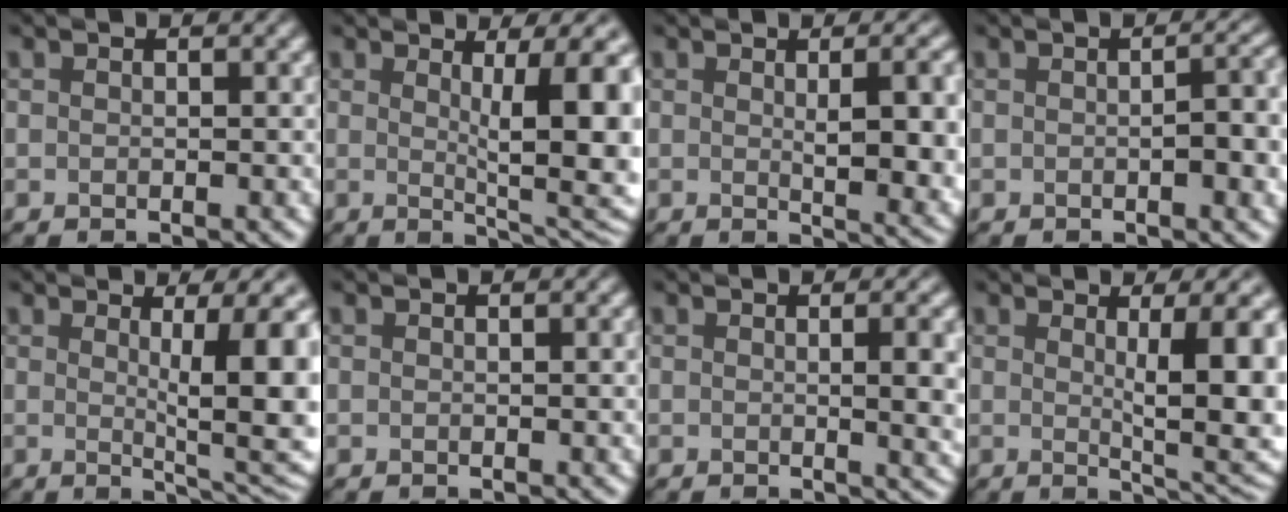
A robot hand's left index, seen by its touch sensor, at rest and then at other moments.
{"total": 8.7, "force": [1.6, 2.1, 8.3], "torque": [-0.102, -0.009, 0.026]}
{"total": 8.4, "force": [0.6, 2.9, 7.8], "torque": [-0.078, 0.000, 0.014]}
{"total": 4.6, "force": [-0.2, 1.5, 4.4], "torque": [-0.045, 0.003, 0.001]}
{"total": 8.7, "force": [1.3, 2.1, 8.3], "torque": [-0.099, -0.007, 0.021]}
{"total": 0.8, "force": [0.1, 0.2, 0.7], "torque": [-0.007, 0.003, 0.000]}
{"total": 5.5, "force": [0.3, 1.9, 5.2], "torque": [-0.044, 0.002, 0.006]}
{"total": 7.9, "force": [1.1, 2.1, 7.5], "torque": [-0.091, -0.009, 0.021]}